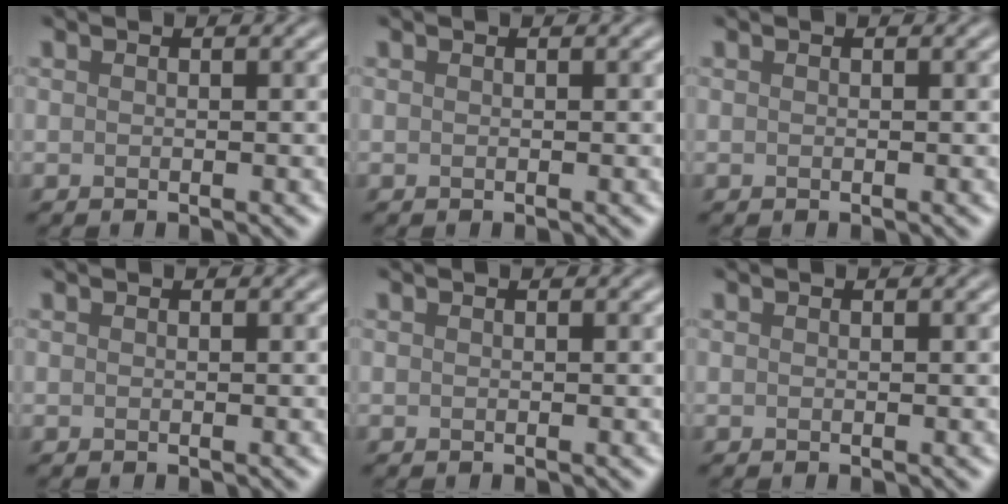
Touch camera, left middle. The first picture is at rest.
{"total": 0.0}
{"total": 0.0}
{"total": 0.0}
{"total": 0.0}
{"total": 0.0}